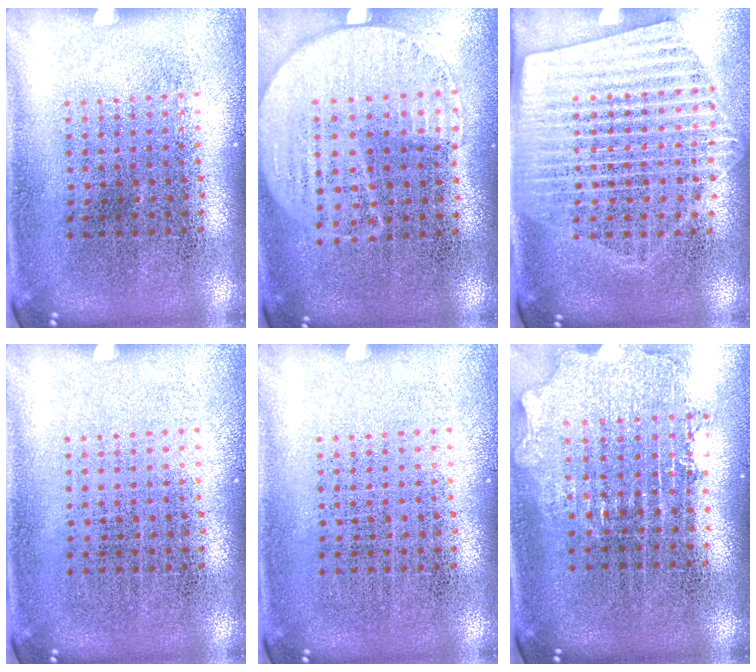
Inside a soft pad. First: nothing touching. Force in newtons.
{"total": 1.2, "press": 1.0, "slide": 0.7}
{"total": 1.7, "press": 1.5, "slide": 0.8}
{"total": 0.0}
{"total": 0.0}
{"total": 2.0, "press": 1.6, "slide": 1.2}